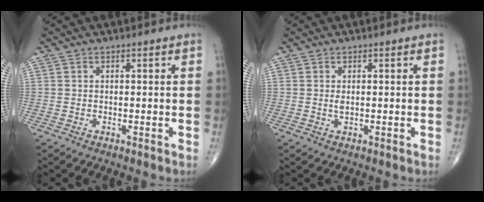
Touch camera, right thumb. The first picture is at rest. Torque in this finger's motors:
{"motor_torque": [-0.01, 0.02, 0.15, 0.02, 0.00]}